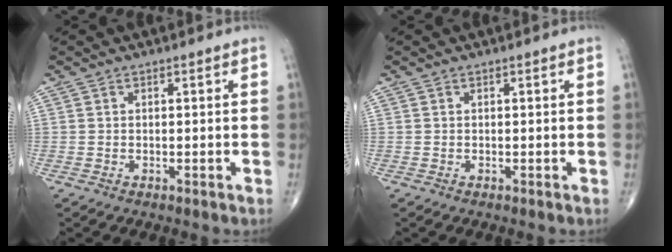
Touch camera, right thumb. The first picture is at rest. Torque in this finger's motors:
{"motor_torque": [-0.14, 0.02, 0.00, 0.00, 0.01]}